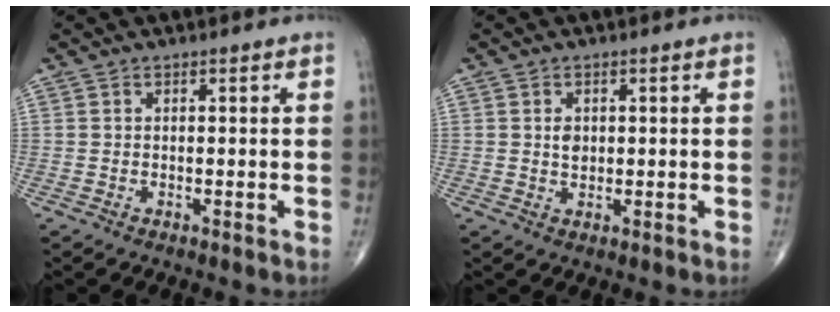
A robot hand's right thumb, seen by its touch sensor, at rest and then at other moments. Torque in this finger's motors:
{"motor_torque": [0.34, 0.13, 0.01, -0.27, -0.01]}